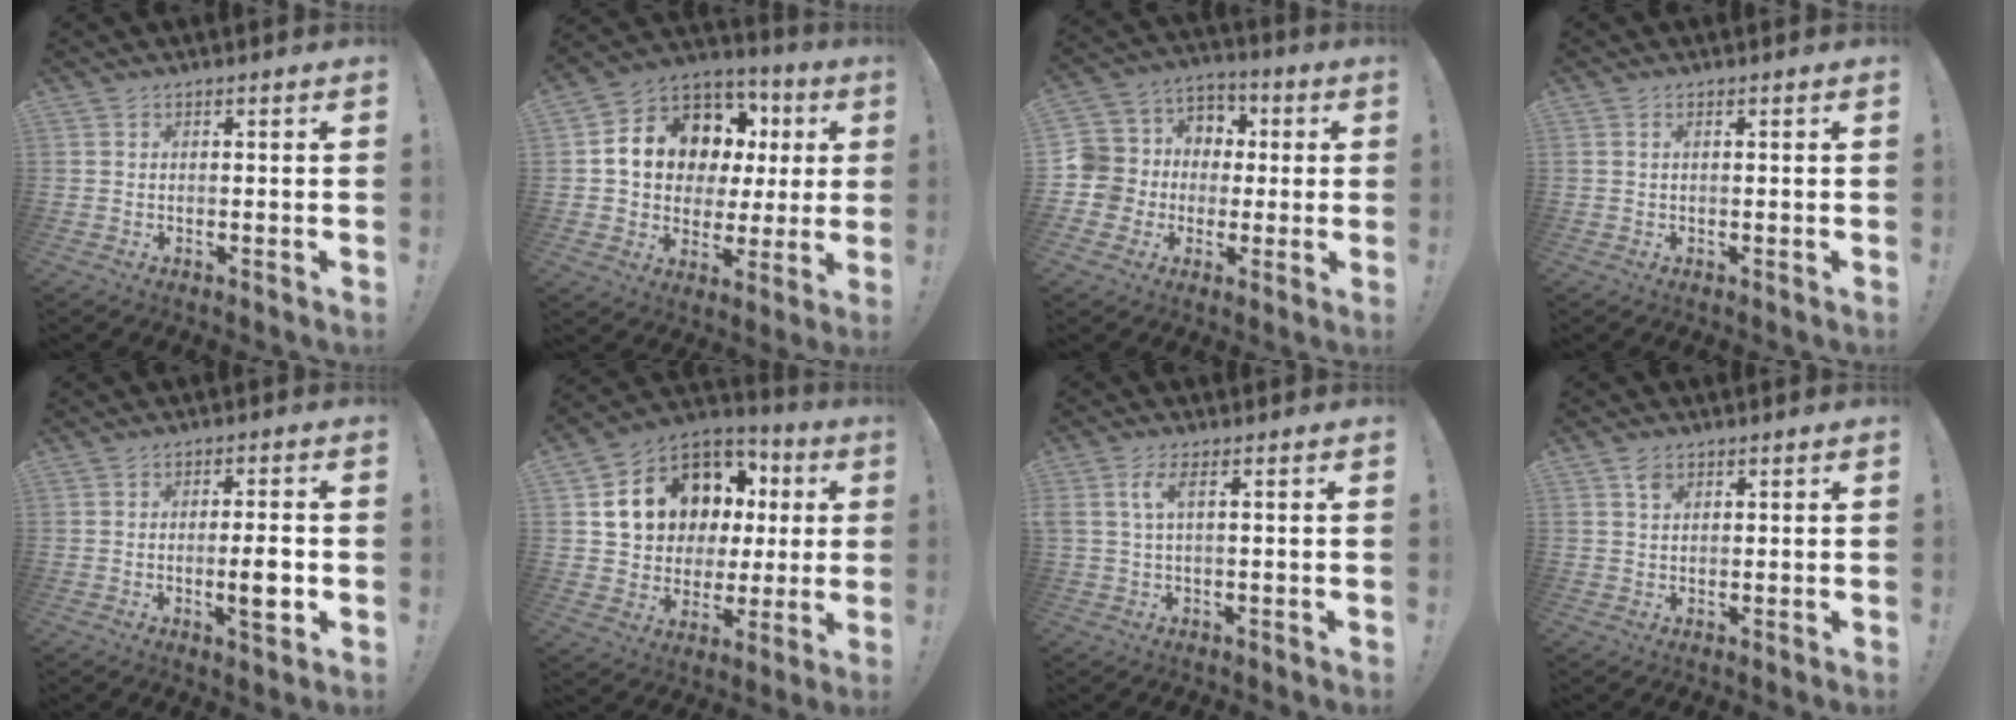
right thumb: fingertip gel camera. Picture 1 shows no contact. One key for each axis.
{"total": 14.7, "fx": 5.4, "fy": 11.3, "fz": 7.8, "tx": -0.122, "ty": -0.031, "tz": 0.114}
{"total": 12.0, "fx": -1.0, "fy": 11.6, "fz": 3.2, "tx": -0.047, "ty": 0.010, "tz": 0.002}
{"total": 0.8, "fx": 0.3, "fy": 0.1, "fz": 0.7, "tx": -0.018, "ty": 0.002, "tz": 0.007}
{"total": 6.0, "fx": -1.3, "fy": 1.4, "fz": 5.7, "tx": -0.063, "ty": -0.005, "tz": -0.023}
{"total": 16.5, "fx": 6.7, "fy": 12.9, "fz": 7.8, "tx": -0.132, "ty": -0.029, "tz": 0.153}
{"total": 4.3, "fx": 1.4, "fy": 1.0, "fz": 4.0, "tx": -0.073, "ty": -0.001, "tz": 0.023}
{"total": 2.5, "fx": 1.4, "fy": 1.7, "fz": 1.2, "tx": -0.017, "ty": -0.001, "tz": 0.025}